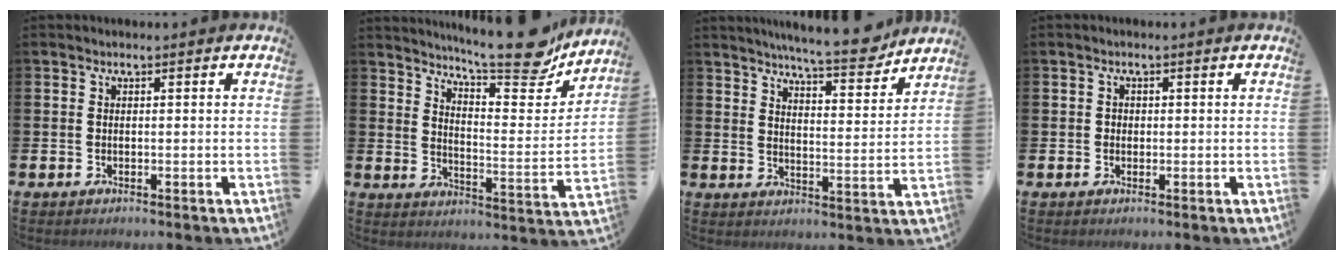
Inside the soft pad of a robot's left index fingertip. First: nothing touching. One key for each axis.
{"total": 11.4, "fx": 10.2, "fy": 1.4, "fz": 4.8, "tx": -0.090, "ty": -0.069, "tz": 0.175}
{"total": 8.2, "fx": 7.7, "fy": 0.5, "fz": 2.9, "tx": -0.060, "ty": -0.047, "tz": 0.133}
{"total": 0.9, "fx": 0.0, "fy": 0.9, "fz": 0.3, "tx": 0.001, "ty": 0.005, "tz": -0.003}